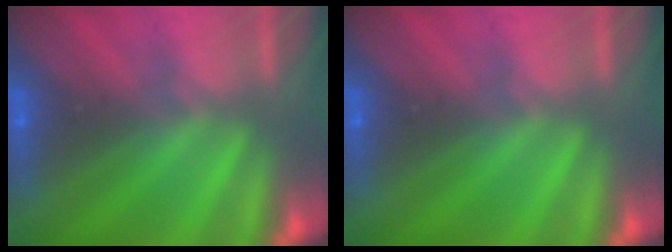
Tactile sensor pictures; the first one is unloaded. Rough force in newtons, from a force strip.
{"total": 0.0}